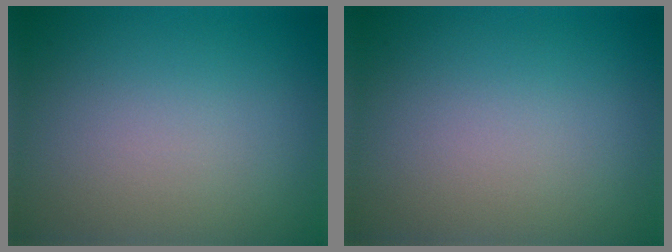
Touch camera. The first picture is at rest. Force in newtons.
{"total": 0.0}